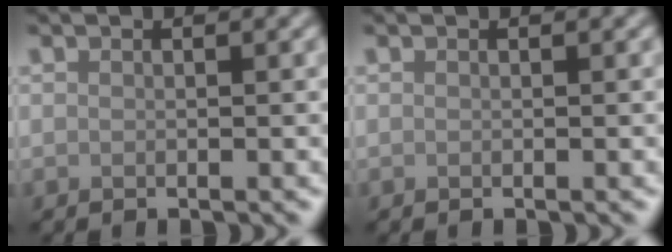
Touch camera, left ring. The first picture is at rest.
{"total": 0.0}